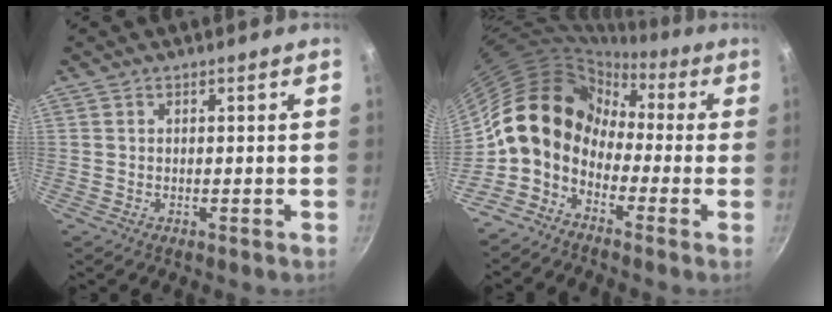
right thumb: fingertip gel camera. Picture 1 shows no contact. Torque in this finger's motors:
{"motor_torque": [1.78, 3.24, 1.43, -1.34, 0.55]}